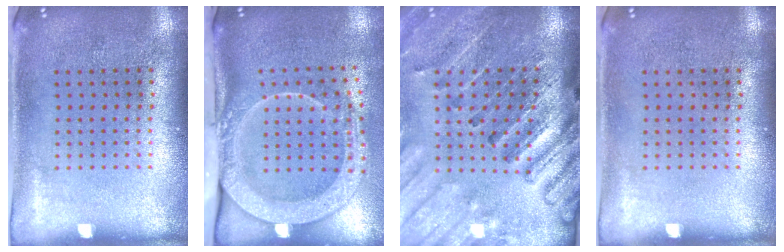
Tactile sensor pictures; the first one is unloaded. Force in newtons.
{"total": 2.8, "press": 2.1, "slide": 1.9}
{"total": 2.8, "press": 2.7, "slide": 0.6}
{"total": 0.0}